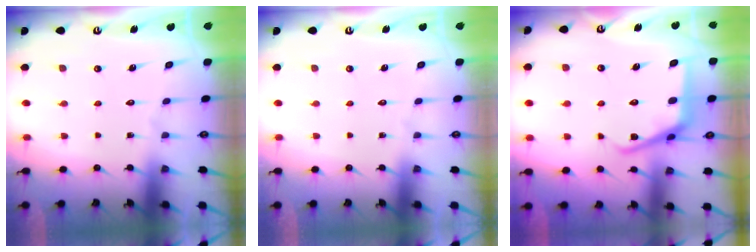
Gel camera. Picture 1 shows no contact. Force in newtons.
{"total": 0.0}
{"total": 10.5, "press": 10.5, "slide": 0.3}